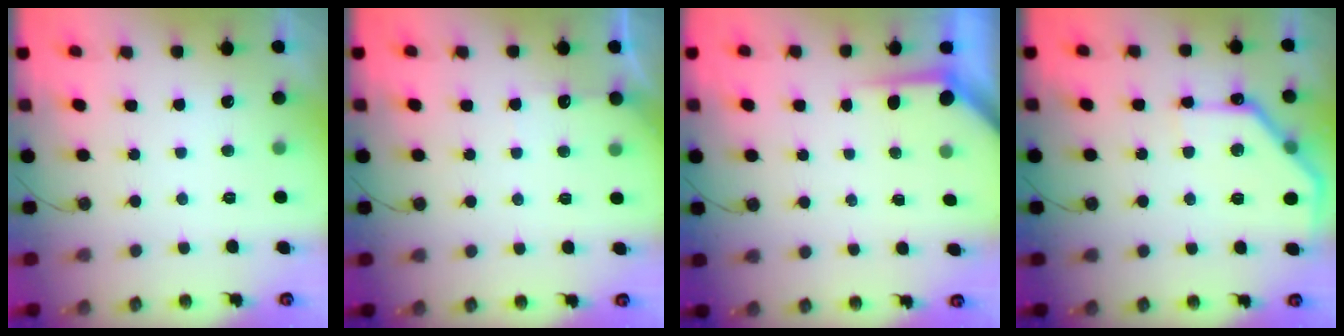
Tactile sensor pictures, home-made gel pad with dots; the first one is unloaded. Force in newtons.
{"total": 2.8, "press": 2.8, "slide": 0.4}
{"total": 3.7, "press": 3.7, "slide": 0.4}
{"total": 13.9, "press": 13.8, "slide": 0.7}